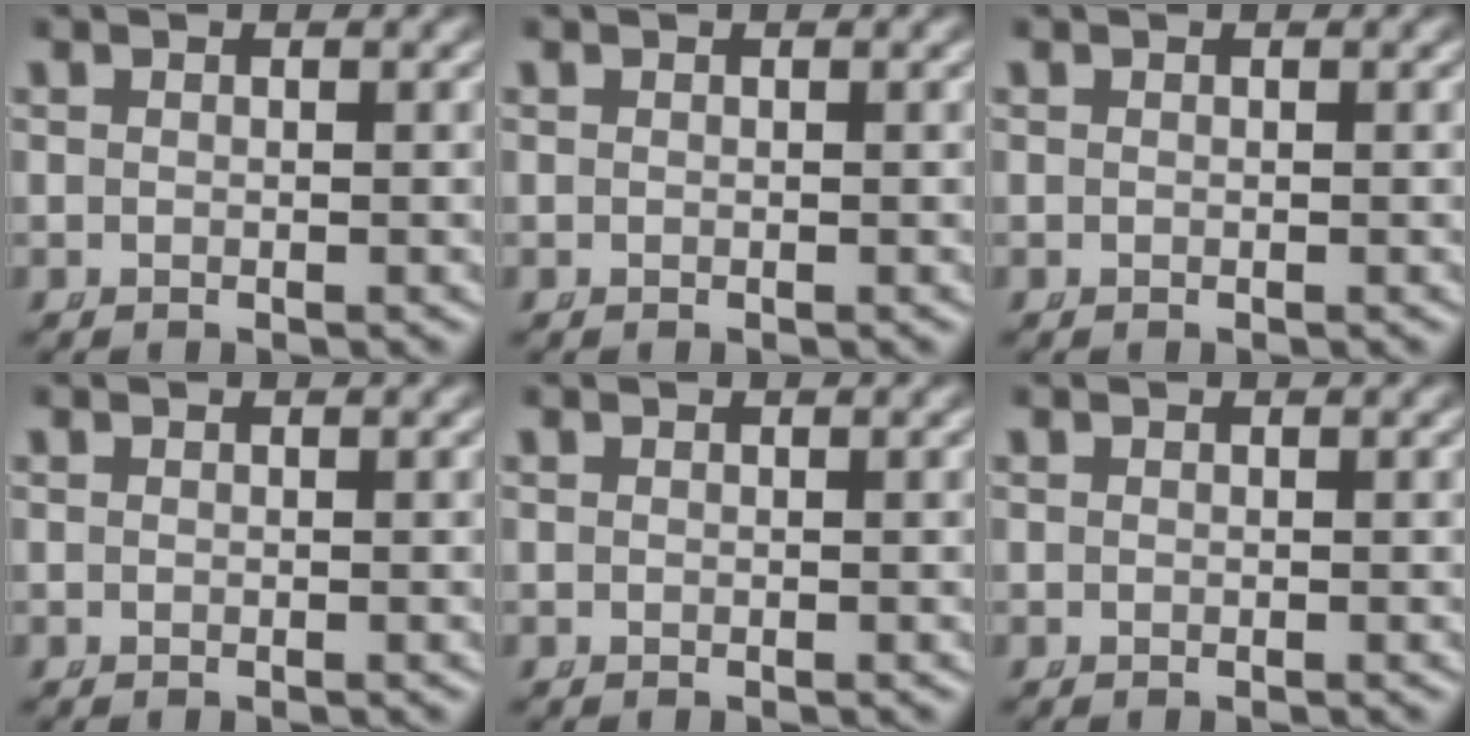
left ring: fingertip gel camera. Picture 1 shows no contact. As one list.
[{"total": 0.0}, {"total": 0.0}, {"total": 0.0}, {"total": 0.0}, {"total": 0.0}]